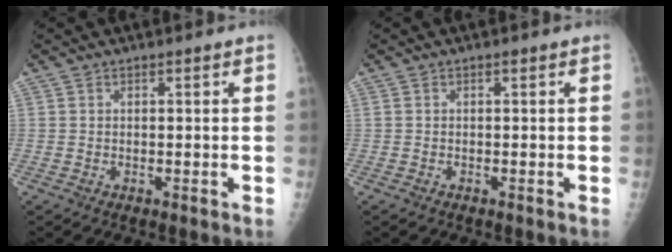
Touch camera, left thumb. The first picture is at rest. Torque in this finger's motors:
{"motor_torque": [0.07, 0.00, 0.06, -0.05, 0.00]}